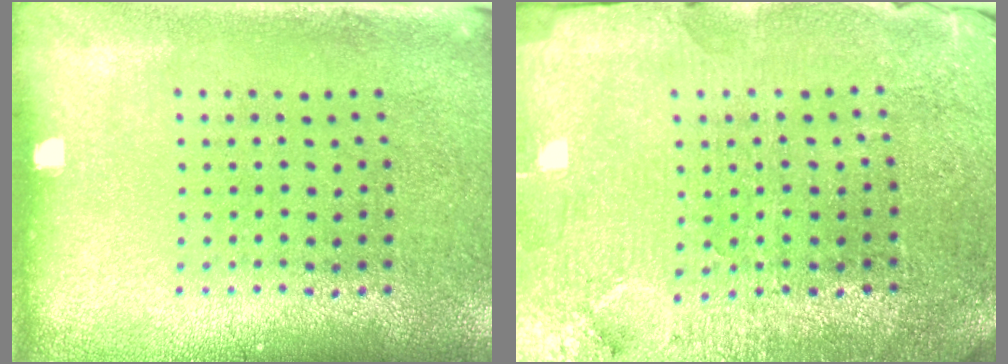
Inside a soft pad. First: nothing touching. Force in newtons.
{"total": 3.8, "press": 3.6, "slide": 1.1}